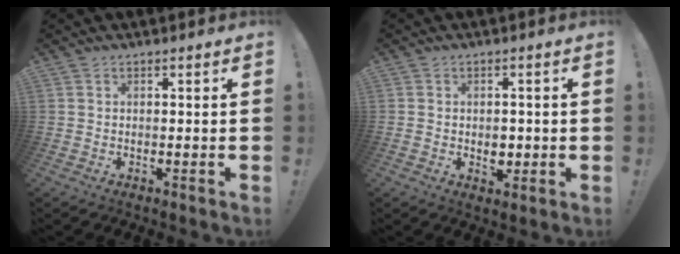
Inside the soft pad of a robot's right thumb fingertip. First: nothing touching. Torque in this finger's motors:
{"motor_torque": [-0.10, 0.24, -0.11, 0.10, 0.00]}